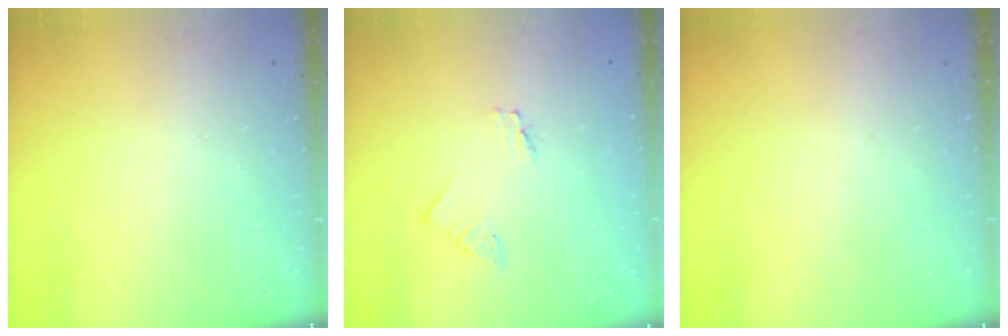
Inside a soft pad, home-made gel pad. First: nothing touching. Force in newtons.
{"total": 1.6, "press": 1.6, "slide": 0.1}
{"total": 0.0}